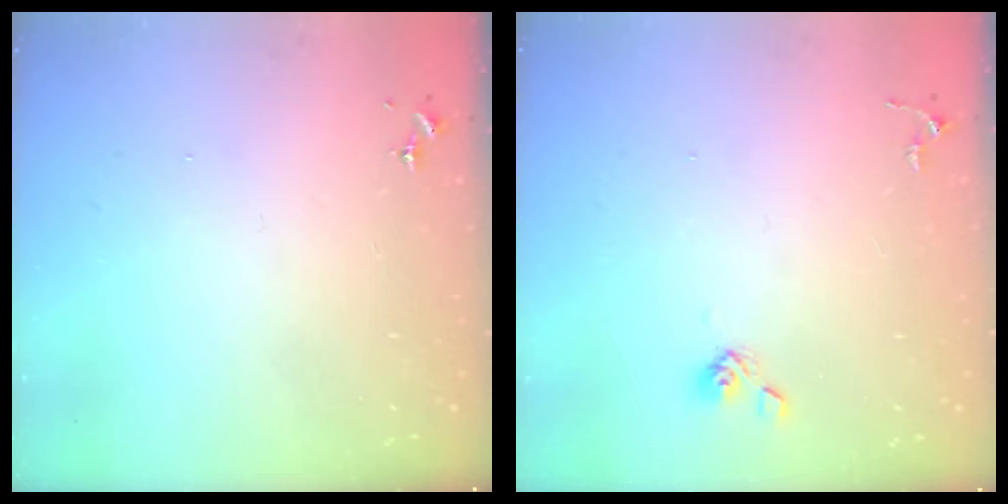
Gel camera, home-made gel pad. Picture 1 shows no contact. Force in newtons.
{"total": 4.6, "press": 4.1, "slide": 2.1}